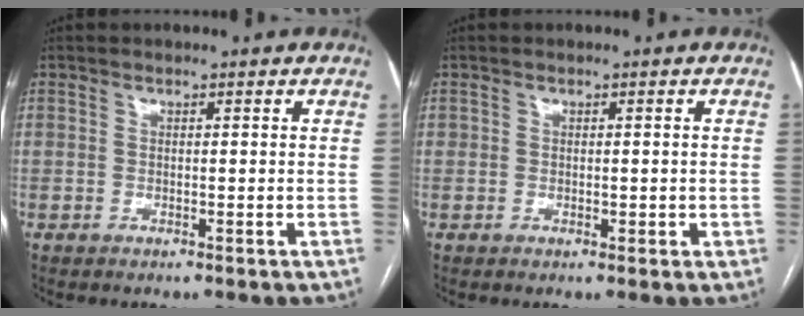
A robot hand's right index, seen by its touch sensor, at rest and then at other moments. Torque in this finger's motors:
{"motor_torque": [-0.16, 0.15, 0.00, 0.01]}